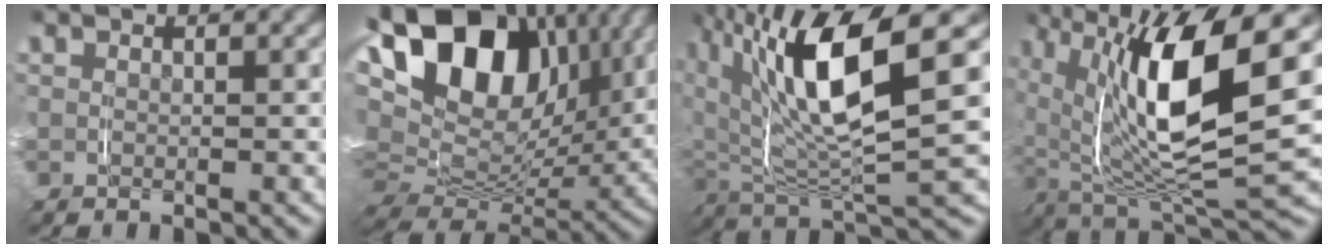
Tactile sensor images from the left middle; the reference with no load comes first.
{"total": 19.4, "force": [4.6, 12.5, 14.1], "torque": [-0.226, 0.005, 0.060]}
{"total": 11.6, "force": [2.8, 4.3, 10.4], "torque": [-0.202, 0.005, 0.042]}
{"total": 14.8, "force": [1.8, 6.5, 13.1], "torque": [-0.208, 0.007, 0.027]}